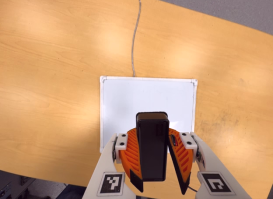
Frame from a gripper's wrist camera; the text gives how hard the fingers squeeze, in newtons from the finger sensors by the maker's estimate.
{"total": 9.0, "left": 8.6, "right": 9.5}